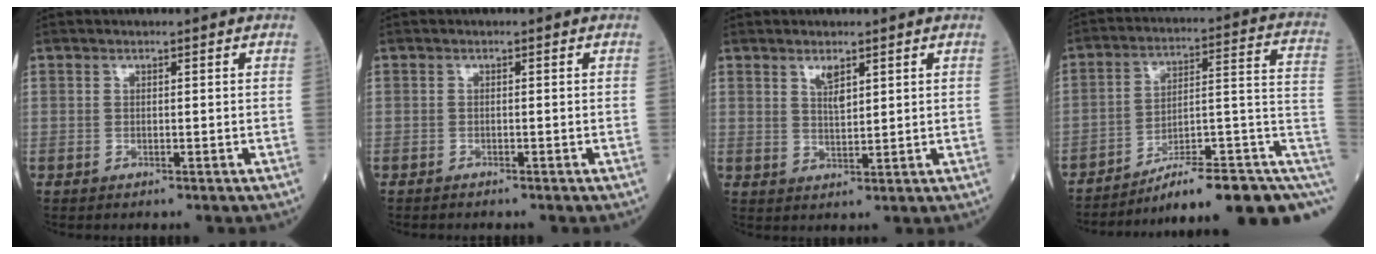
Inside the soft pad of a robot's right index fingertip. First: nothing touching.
{"total": 0.8, "force": [-0.7, 0.1, 0.2], "torque": [-0.009, -0.001, -0.013]}
{"total": 3.0, "force": [1.8, 0.9, 2.2], "torque": [-0.044, -0.001, 0.036]}
{"total": 19.5, "force": [-11.0, 3.2, 15.7], "torque": [-0.138, 0.060, -0.153]}